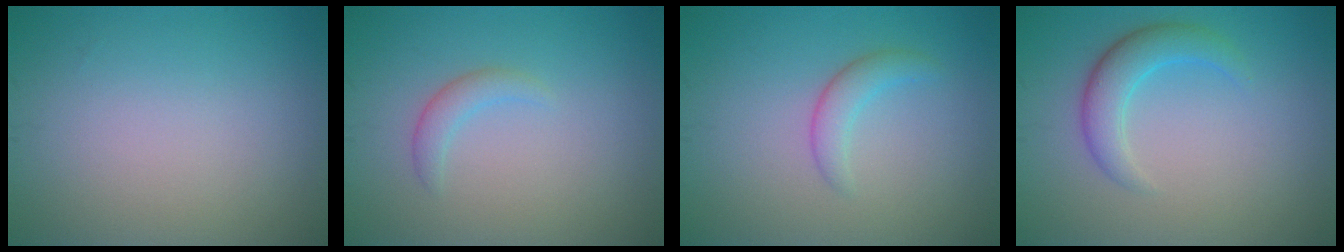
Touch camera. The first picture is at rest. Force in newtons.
{"total": 1.5, "press": 1.5, "slide": 0.1}
{"total": 1.9, "press": 1.9, "slide": 0.1}
{"total": 3.3, "press": 3.3, "slide": 0.1}